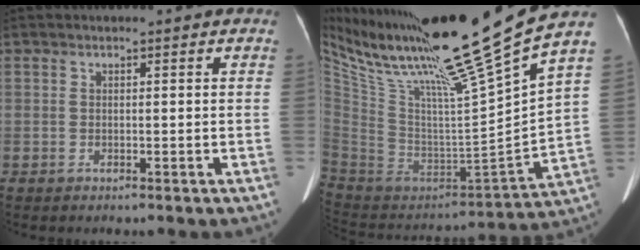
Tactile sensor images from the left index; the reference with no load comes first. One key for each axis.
{"total": 28.9, "fx": 20.8, "fy": -1.2, "fz": 20.0, "tx": -0.339, "ty": -0.031, "tz": 0.358}